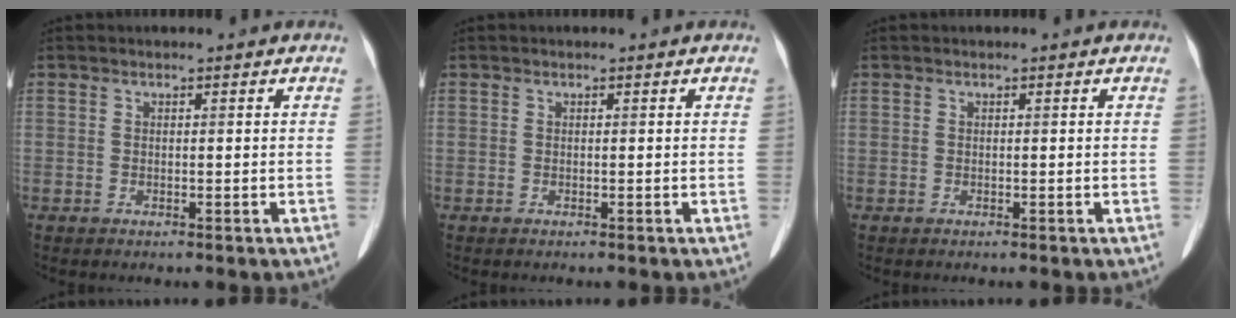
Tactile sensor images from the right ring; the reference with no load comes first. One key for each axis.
{"total": 0.0}
{"total": 0.0}